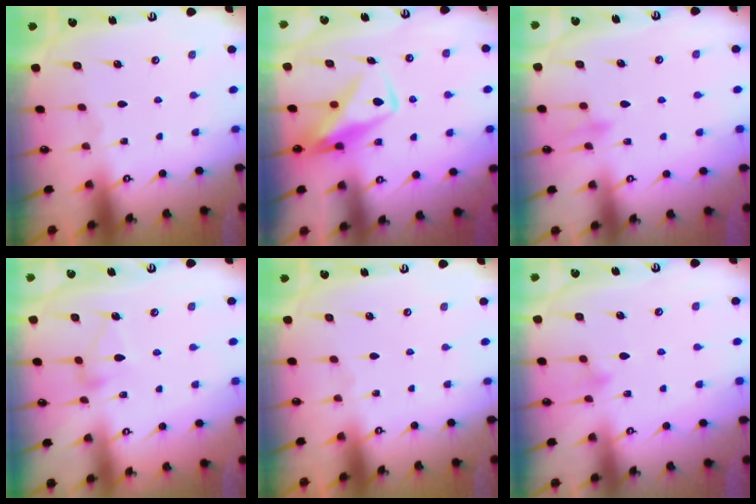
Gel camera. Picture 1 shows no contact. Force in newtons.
{"total": 11.1, "press": 11.1, "slide": 1.0}
{"total": 7.5, "press": 7.4, "slide": 0.6}
{"total": 6.3, "press": 6.3, "slide": 0.5}
{"total": 0.0}
{"total": 9.0, "press": 9.0, "slide": 0.8}